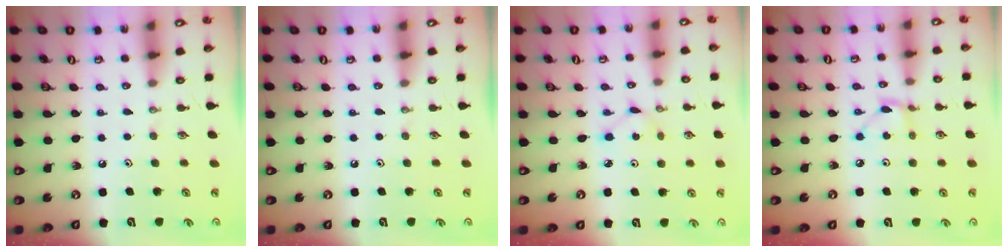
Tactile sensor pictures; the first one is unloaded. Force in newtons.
{"total": 0.0}
{"total": 2.8, "press": 2.8, "slide": 0.1}
{"total": 2.9, "press": 2.9, "slide": 0.1}